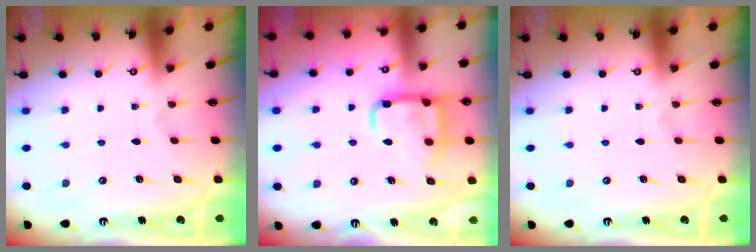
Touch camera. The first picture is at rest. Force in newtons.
{"total": 13.4, "press": 13.3, "slide": 1.5}
{"total": 0.0}